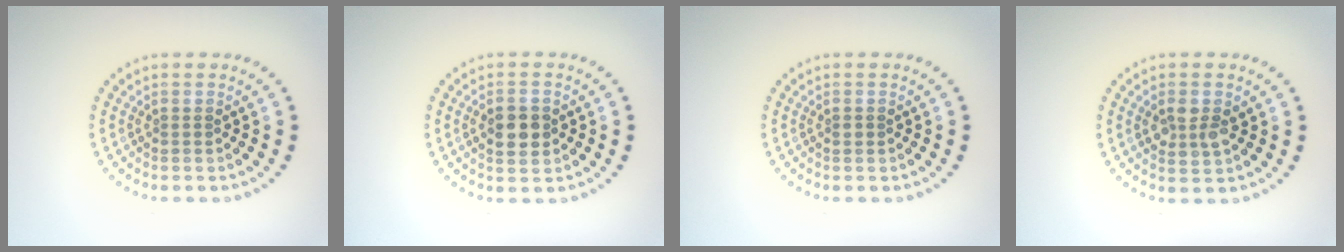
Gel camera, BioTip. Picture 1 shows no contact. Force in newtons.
{"total": 3.0, "press": 3.0, "slide": 0.1}
{"total": 0.6, "press": 0.6, "slide": 0.1}
{"total": 2.5, "press": 2.5, "slide": 0.5}